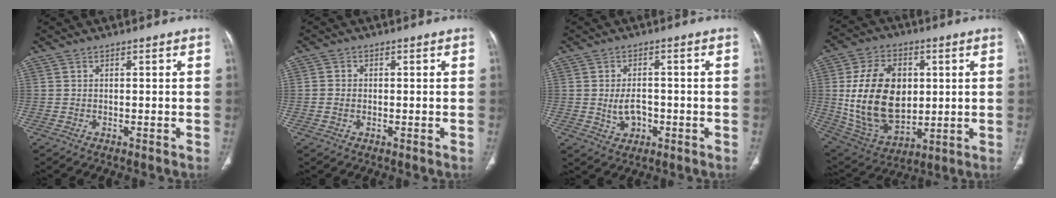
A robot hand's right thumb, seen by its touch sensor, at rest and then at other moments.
{"total": 2.2, "force": [-0.2, 1.8, 1.3], "torque": [-0.023, 0.008, -0.003]}
{"total": 5.0, "force": [-0.9, 3.6, 3.4], "torque": [-0.048, 0.008, -0.009]}
{"total": 21.8, "force": [1.9, 14.7, 15.9], "torque": [-0.263, -0.011, 0.055]}